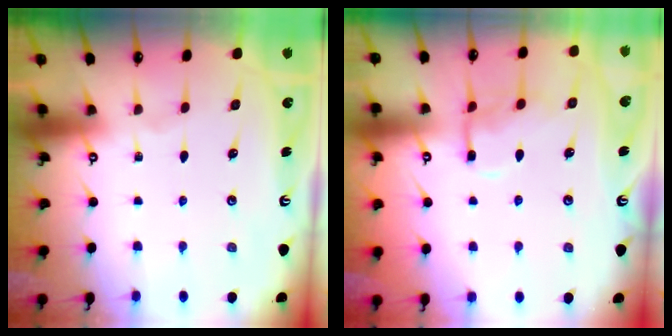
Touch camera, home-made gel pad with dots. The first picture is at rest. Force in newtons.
{"total": 9.6, "press": 9.6, "slide": 0.7}